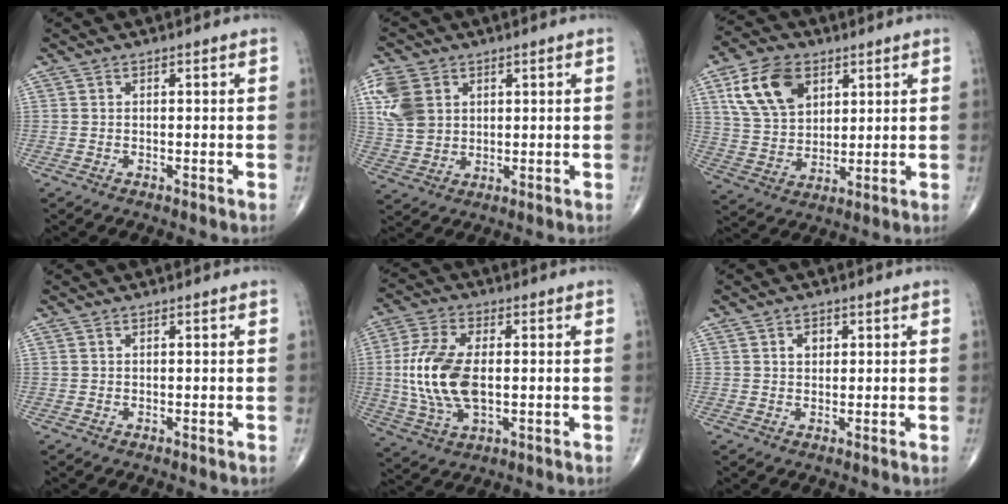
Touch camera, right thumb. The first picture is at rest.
{"total": 9.3, "force": [3.0, 7.1, 5.2], "torque": [-0.103, -0.005, 0.065]}
{"total": 13.5, "force": [5.7, 8.9, 8.4], "torque": [-0.137, -0.014, 0.112]}
{"total": 0.0}
{"total": 14.3, "force": [0.0, 7.6, 12.1], "torque": [-0.261, -0.001, 0.004]}
{"total": 2.5, "force": [0.9, 1.9, 1.4], "torque": [-0.011, -0.002, 0.012]}